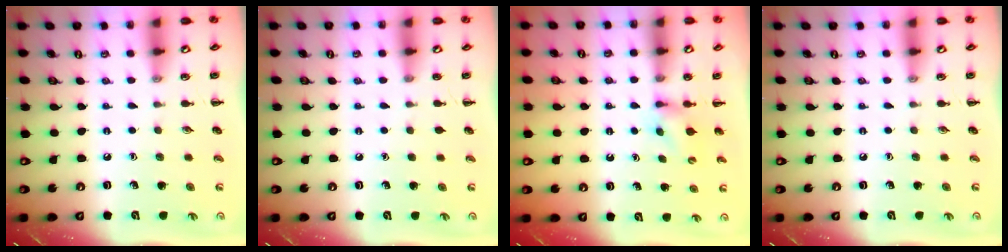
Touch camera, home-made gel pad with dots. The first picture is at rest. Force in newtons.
{"total": 0.0}
{"total": 3.8, "press": 3.6, "slide": 1.2}
{"total": 0.0}